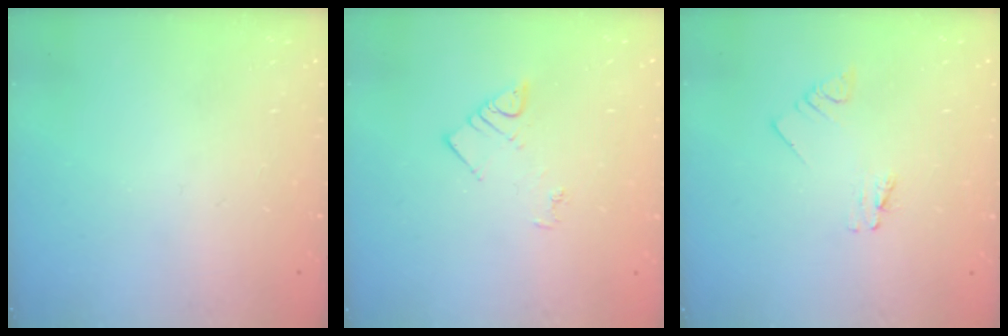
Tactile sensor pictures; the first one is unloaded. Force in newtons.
{"total": 3.8, "press": 3.8, "slide": 0.6}
{"total": 1.1, "press": 1.0, "slide": 0.1}